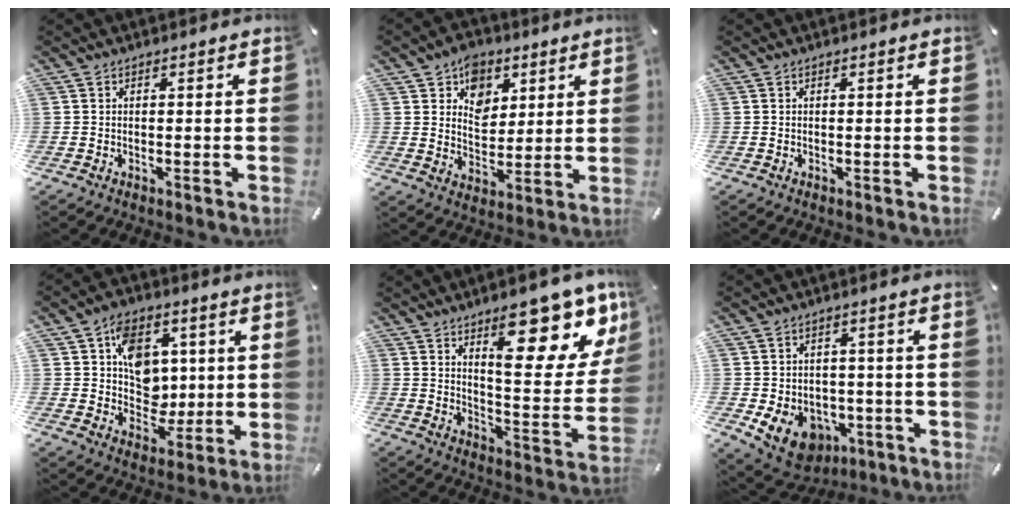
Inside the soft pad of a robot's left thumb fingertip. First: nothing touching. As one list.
[{"total": 8.5, "force": [4.0, 6.9, 2.9], "torque": [-0.034, -0.019, 0.072]}, {"total": 0.0}, {"total": 11.2, "force": [3.0, 9.4, 5.3], "torque": [-0.075, -0.004, 0.058]}, {"total": 19.9, "force": [12.3, 7.4, 13.8], "torque": [-0.171, -0.092, 0.197]}, {"total": 10.1, "force": [-3.8, 7.9, 4.9], "torque": [-0.086, 0.015, -0.063]}]